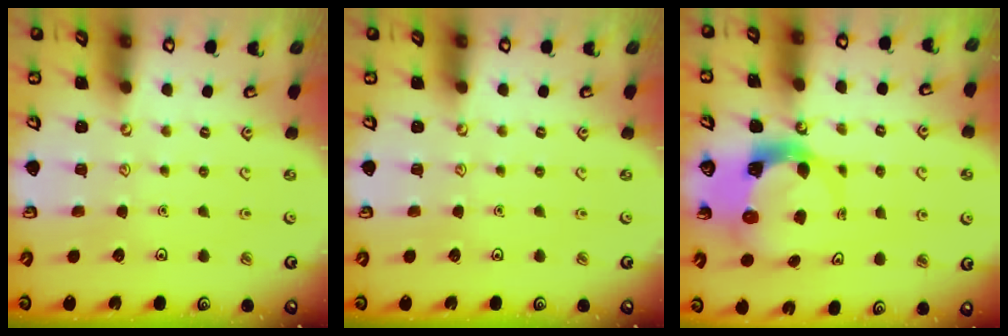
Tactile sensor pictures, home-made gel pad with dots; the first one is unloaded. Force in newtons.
{"total": 0.0}
{"total": 5.4, "press": 5.4, "slide": 0.8}